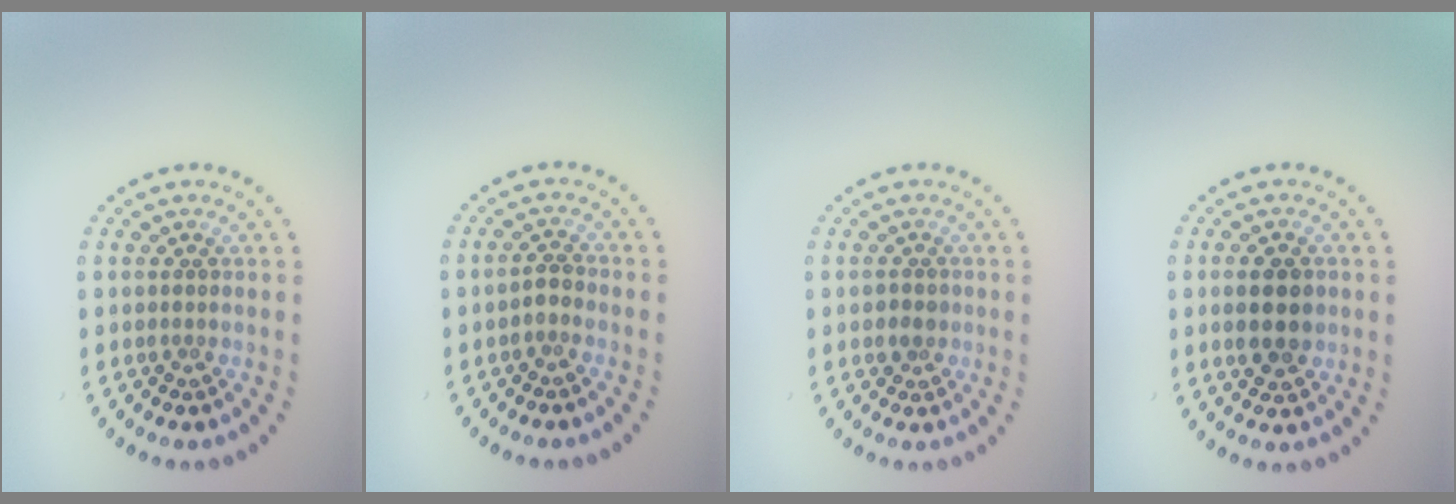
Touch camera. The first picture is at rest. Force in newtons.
{"total": 0.9, "press": 0.8, "slide": 0.4}
{"total": 1.5, "press": 1.3, "slide": 0.7}
{"total": 3.4, "press": 3.4, "slide": 0.2}